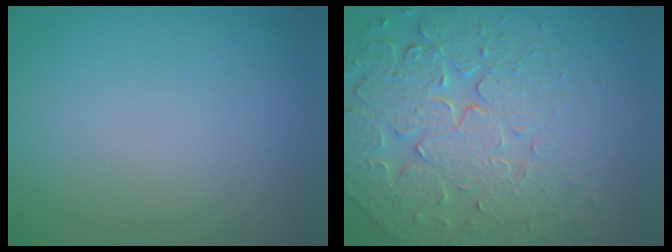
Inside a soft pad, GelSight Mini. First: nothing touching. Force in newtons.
{"total": 8.1, "press": 5.7, "slide": 5.7}